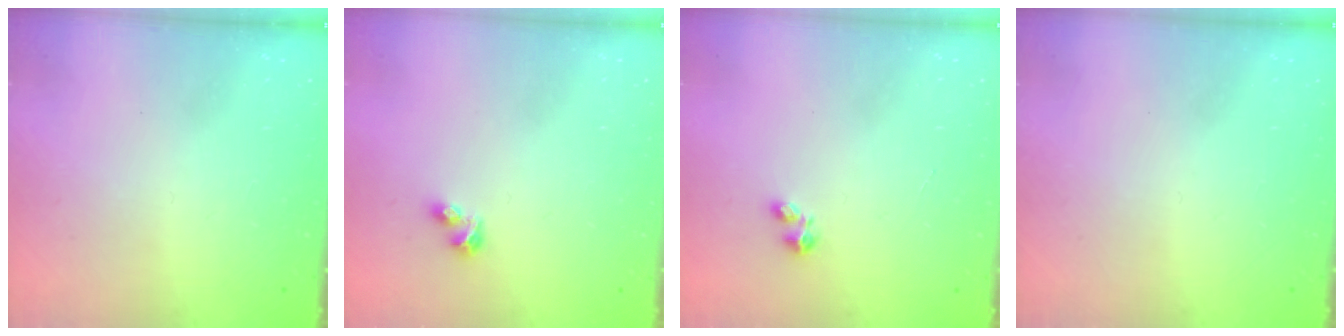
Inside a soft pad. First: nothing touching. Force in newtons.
{"total": 3.4, "press": 3.3, "slide": 1.0}
{"total": 1.5, "press": 1.5, "slide": 0.3}
{"total": 0.0}